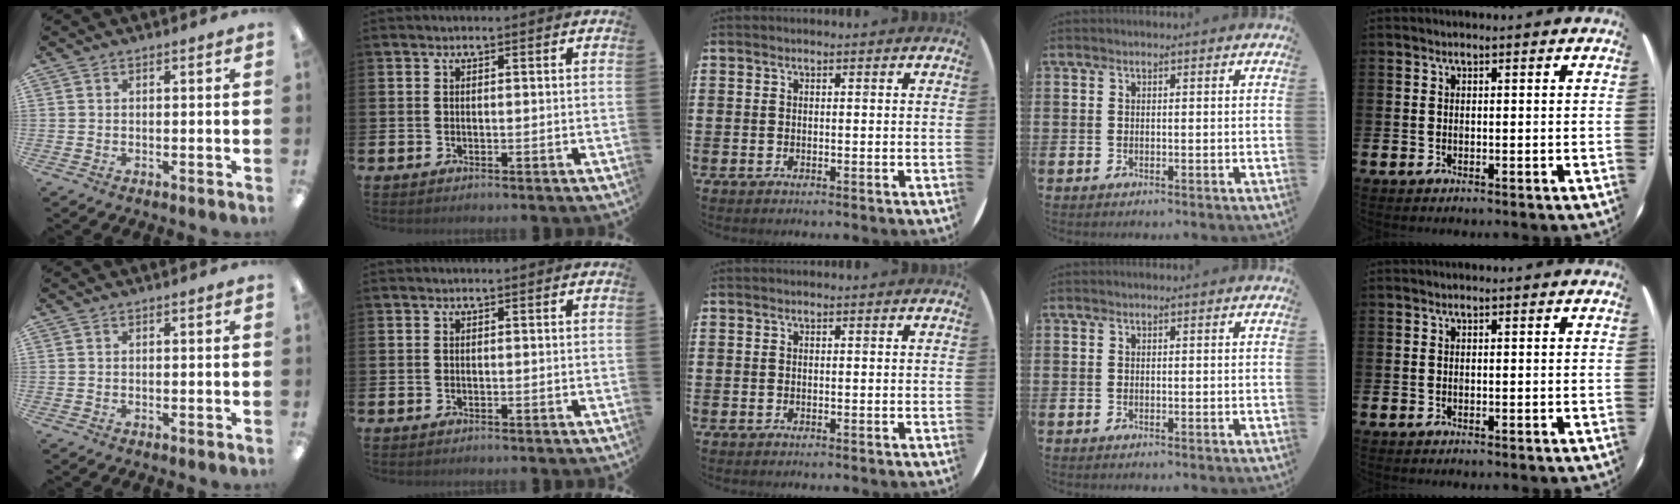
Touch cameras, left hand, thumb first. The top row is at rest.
{}